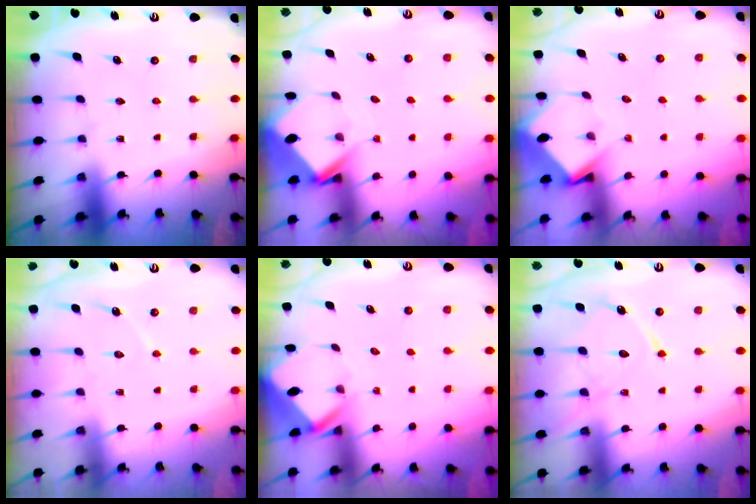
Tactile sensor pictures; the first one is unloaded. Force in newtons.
{"total": 4.1, "press": 4.1, "slide": 0.2}
{"total": 3.5, "press": 3.5, "slide": 0.3}
{"total": 4.1, "press": 4.1, "slide": 0.3}
{"total": 2.9, "press": 2.9, "slide": 0.2}
{"total": 15.7, "press": 15.6, "slide": 1.4}